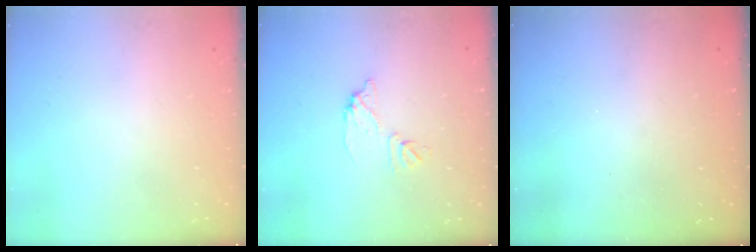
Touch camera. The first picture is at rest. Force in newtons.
{"total": 8.1, "press": 8.1, "slide": 0.5}
{"total": 3.3, "press": 3.3, "slide": 0.2}